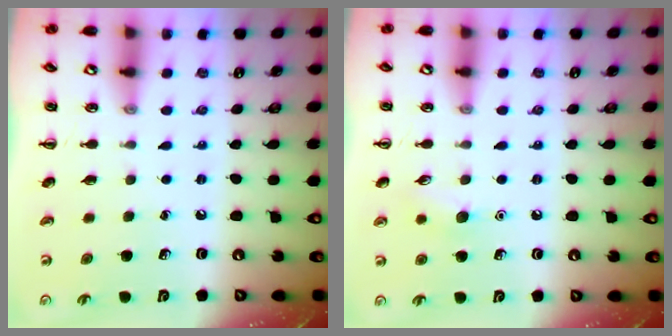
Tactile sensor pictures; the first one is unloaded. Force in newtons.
{"total": 6.3, "press": 6.1, "slide": 1.7}